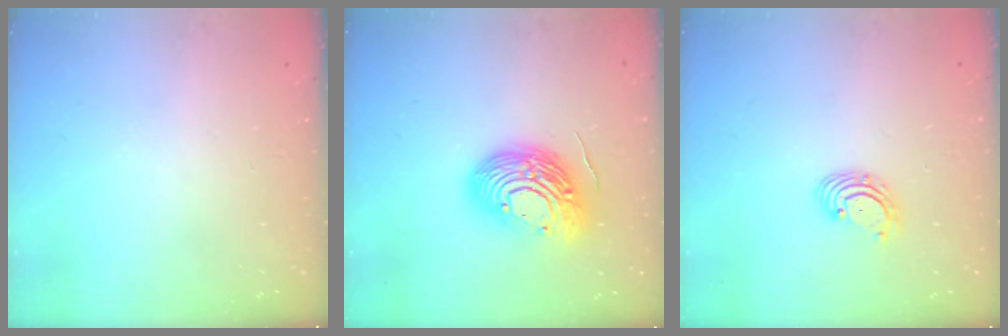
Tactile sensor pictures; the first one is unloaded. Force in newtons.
{"total": 17.3, "press": 17.3, "slide": 1.4}
{"total": 2.9, "press": 2.9, "slide": 0.3}